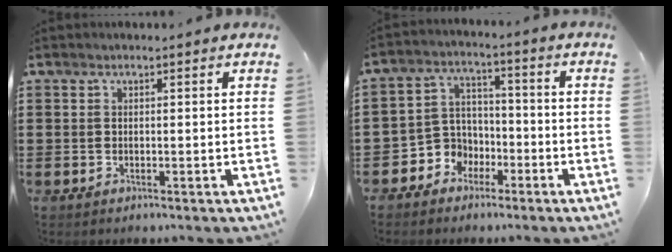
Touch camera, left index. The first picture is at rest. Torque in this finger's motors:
{"motor_torque": [0.53, 0.53, 0.18, 0.02]}